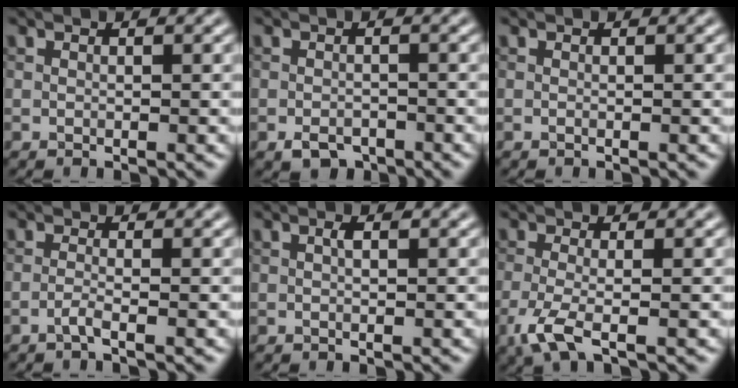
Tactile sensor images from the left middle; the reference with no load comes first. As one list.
[{"total": 2.1, "force": [-1.5, 1.2, 0.9], "torque": [-0.013, 0.000, -0.028]}, {"total": 0.0}, {"total": 1.3, "force": [-0.8, 0.2, 1.0], "torque": [-0.017, 0.004, -0.022]}, {"total": 0.9, "force": [0.2, 0.2, 0.8], "torque": [-0.016, 0.003, 0.003]}, {"total": 3.8, "force": [-1.8, 1.0, 3.2], "torque": [-0.072, -0.009, -0.046]}]